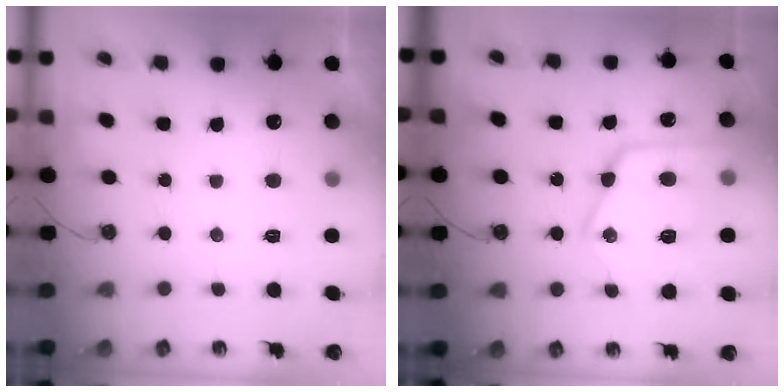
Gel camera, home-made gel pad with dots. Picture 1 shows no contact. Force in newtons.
{"total": 20.3, "press": 20.2, "slide": 2.0}